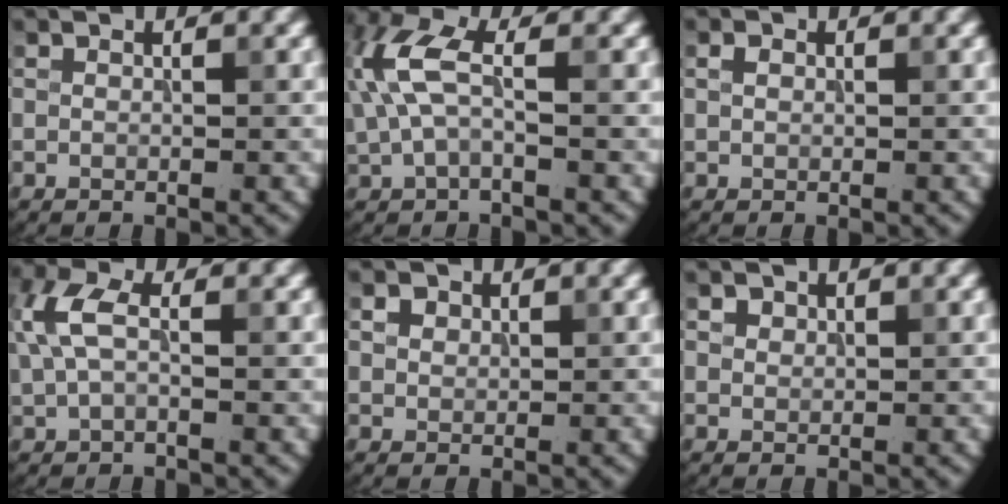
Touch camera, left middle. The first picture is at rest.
{"total": 5.2, "force": [0.8, 2.6, 4.4], "torque": [-0.112, 0.015, 0.009]}
{"total": 0.9, "force": [0.3, 0.7, 0.5], "torque": [-0.009, 0.001, 0.003]}
{"total": 4.3, "force": [0.8, 2.5, 3.5], "torque": [-0.092, 0.013, 0.011]}
{"total": 2.2, "force": [1.3, 1.6, 0.9], "torque": [-0.024, 0.003, 0.020]}
{"total": 2.1, "force": [1.4, 1.4, 0.7], "torque": [-0.019, 0.000, 0.023]}